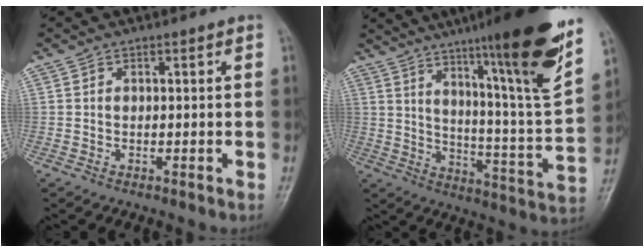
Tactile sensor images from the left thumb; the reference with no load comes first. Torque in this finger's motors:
{"motor_torque": [1.85, 0.34, 2.40, -0.37, 0.43]}